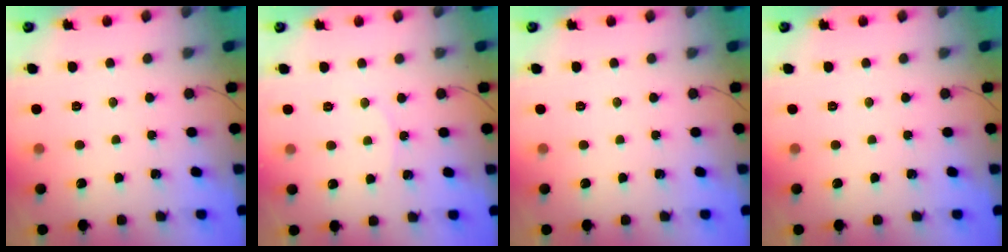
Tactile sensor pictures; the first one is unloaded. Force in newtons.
{"total": 4.8, "press": 4.1, "slide": 2.5}
{"total": 0.0}
{"total": 0.0}